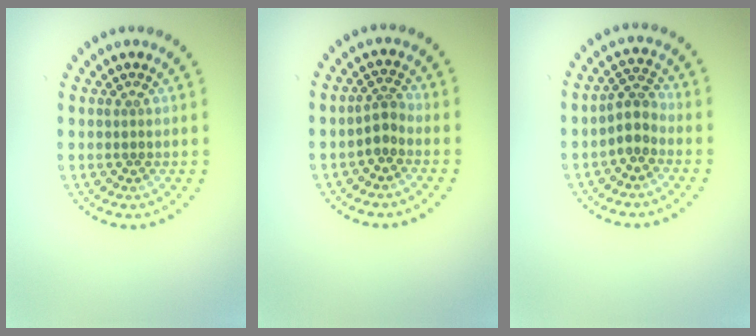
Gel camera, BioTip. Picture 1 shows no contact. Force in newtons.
{"total": 1.6, "press": 1.3, "slide": 1.0}
{"total": 2.2, "press": 1.9, "slide": 1.2}